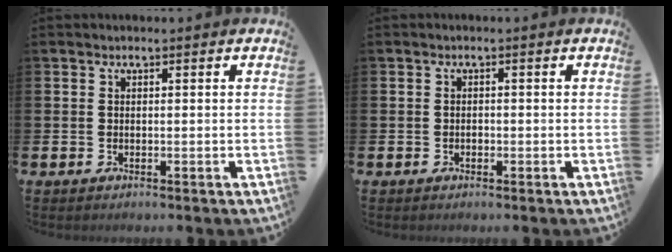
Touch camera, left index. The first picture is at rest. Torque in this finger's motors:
{"motor_torque": [-0.18, -0.01, -0.08, -0.01]}